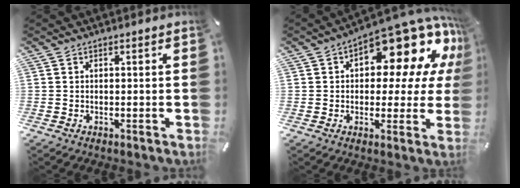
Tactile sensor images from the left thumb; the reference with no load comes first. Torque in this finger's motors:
{"motor_torque": [0.60, 1.02, 1.91, -0.86, 0.15]}